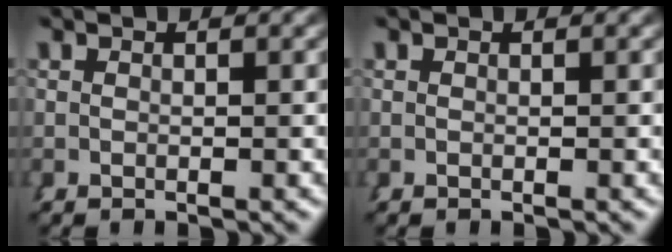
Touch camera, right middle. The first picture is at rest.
{"total": 0.0}